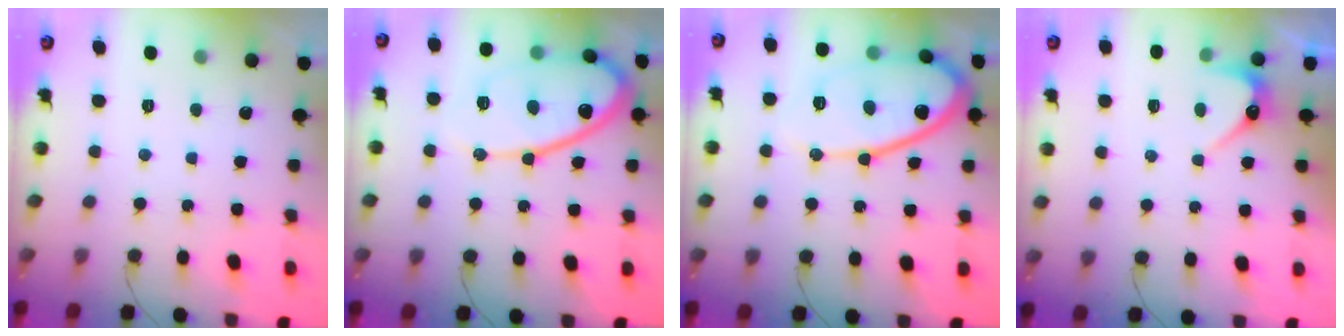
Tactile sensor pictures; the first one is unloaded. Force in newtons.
{"total": 14.7, "press": 14.7, "slide": 1.1}
{"total": 16.6, "press": 16.6, "slide": 1.3}
{"total": 3.9, "press": 3.9, "slide": 0.3}